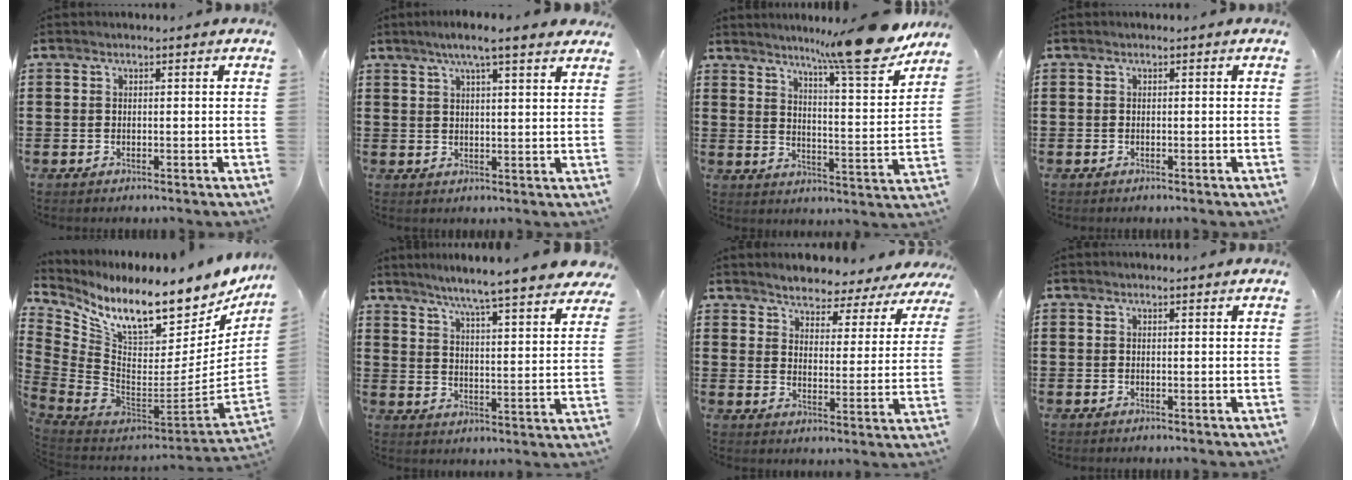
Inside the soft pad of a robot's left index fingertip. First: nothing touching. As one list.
[{"total": 5.3, "force": [4.1, 0.0, 3.3], "torque": [-0.074, -0.002, 0.071]}, {"total": 13.4, "force": [11.5, 0.1, 6.9], "torque": [-0.107, -0.080, 0.184]}, {"total": 0.0}, {"total": 12.4, "force": [9.5, 2.9, 7.5], "torque": [-0.158, -0.086, 0.161]}, {"total": 6.0, "force": [5.4, -1.2, 2.3], "torque": [-0.070, -0.048, 0.085]}, {"total": 3.8, "force": [3.7, 0.5, -0.4], "torque": [-0.019, -0.032, 0.060]}, {"total": 0.6, "force": [0.5, 0.0, 0.4], "torque": [-0.009, -0.001, 0.010]}]